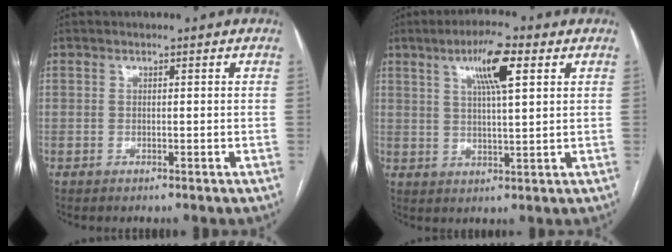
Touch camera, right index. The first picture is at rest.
{"total": 8.0, "force": [3.7, 1.0, 7.0], "torque": [-0.125, 0.009, 0.060]}